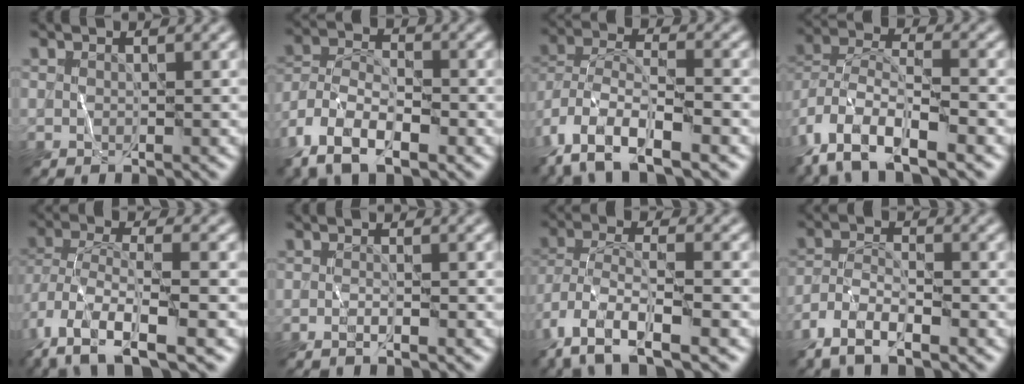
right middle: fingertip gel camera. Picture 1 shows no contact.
{"total": 7.8, "force": [-5.2, 3.4, 4.6], "torque": [-0.098, -0.002, -0.111]}
{"total": 11.0, "force": [-7.2, 4.2, 7.2], "torque": [-0.144, -0.009, -0.135]}
{"total": 11.0, "force": [-7.3, 4.3, 7.0], "torque": [-0.135, -0.005, -0.139]}
{"total": 9.2, "force": [-4.7, 3.2, 7.2], "torque": [-0.157, -0.013, -0.093]}
{"total": 0.7, "force": [-0.6, -0.2, 0.4], "torque": [-0.009, 0.004, -0.011]}
{"total": 9.3, "force": [-5.5, 3.0, 6.8], "torque": [-0.146, -0.011, -0.110]}
{"total": 4.6, "force": [-3.5, 1.2, 2.7], "torque": [-0.054, 0.002, -0.075]}